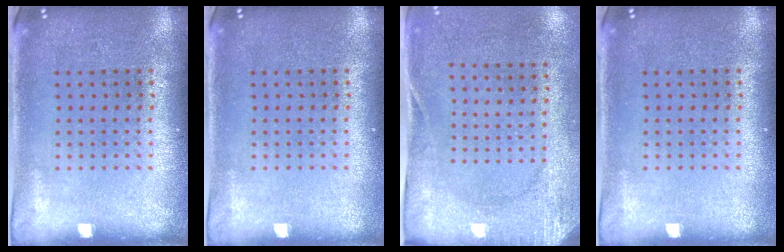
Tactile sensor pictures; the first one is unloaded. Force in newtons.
{"total": 0.0}
{"total": 2.8, "press": 2.1, "slide": 1.8}
{"total": 0.0}